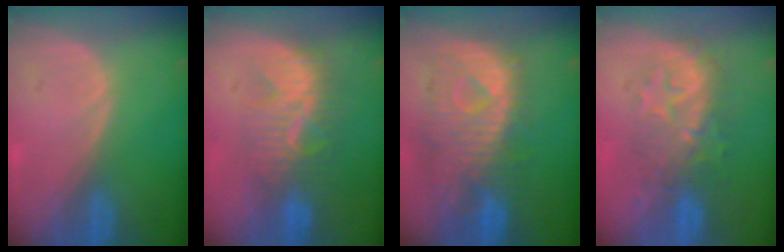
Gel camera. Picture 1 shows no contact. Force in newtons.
{"total": 8.0, "press": 7.8, "slide": 2.0}
{"total": 10.9, "press": 9.7, "slide": 5.0}
{"total": 8.1, "press": 8.0, "slide": 1.1}